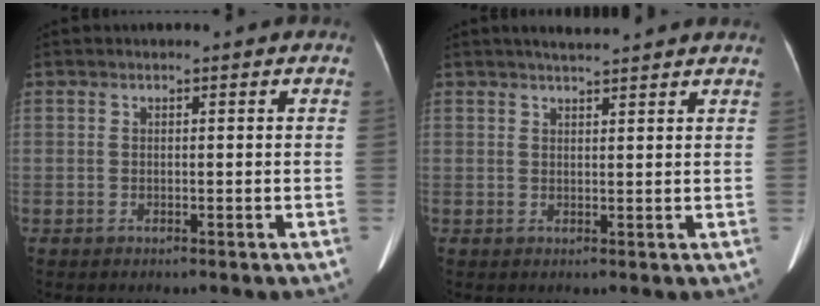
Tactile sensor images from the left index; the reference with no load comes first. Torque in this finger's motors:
{"motor_torque": [0.21, -0.46, -0.02, 0.02]}